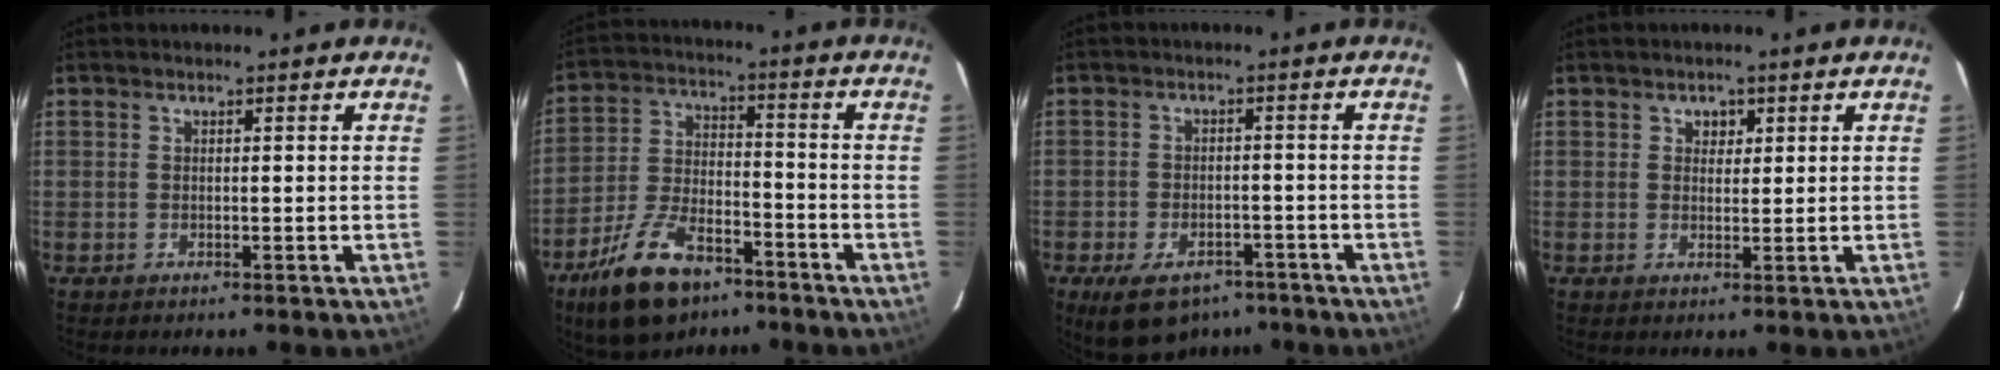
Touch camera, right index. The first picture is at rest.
{"total": 15.5, "force": [-10.3, 7.3, 9.1], "torque": [-0.195, -0.008, -0.180]}
{"total": 11.4, "force": [-7.7, 6.5, 5.5], "torque": [-0.126, -0.005, -0.110]}
{"total": 2.0, "force": [0.8, 1.8, 0.5], "torque": [-0.005, 0.008, 0.013]}